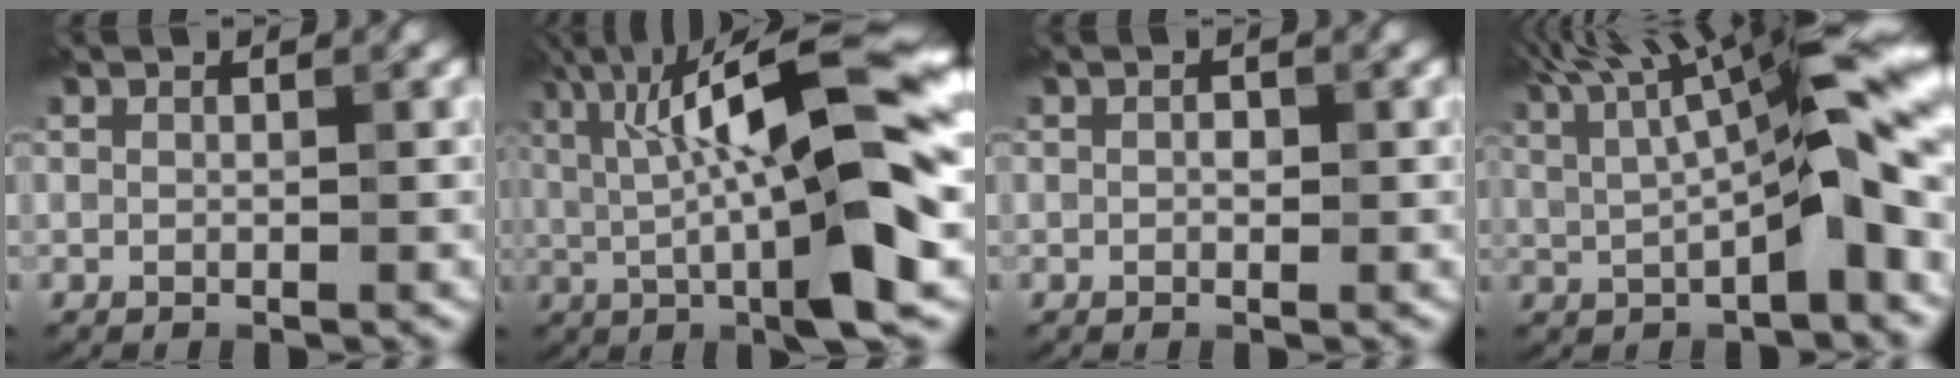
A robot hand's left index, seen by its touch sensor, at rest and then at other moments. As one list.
[{"total": 14.4, "force": [1.4, 3.1, 14.0], "torque": [-0.216, 0.022, 0.020]}, {"total": 0.7, "force": [0.0, 0.4, 0.5], "torque": [-0.008, -0.001, -0.001]}, {"total": 10.7, "force": [2.0, 2.2, 10.2], "torque": [-0.158, 0.021, 0.031]}]